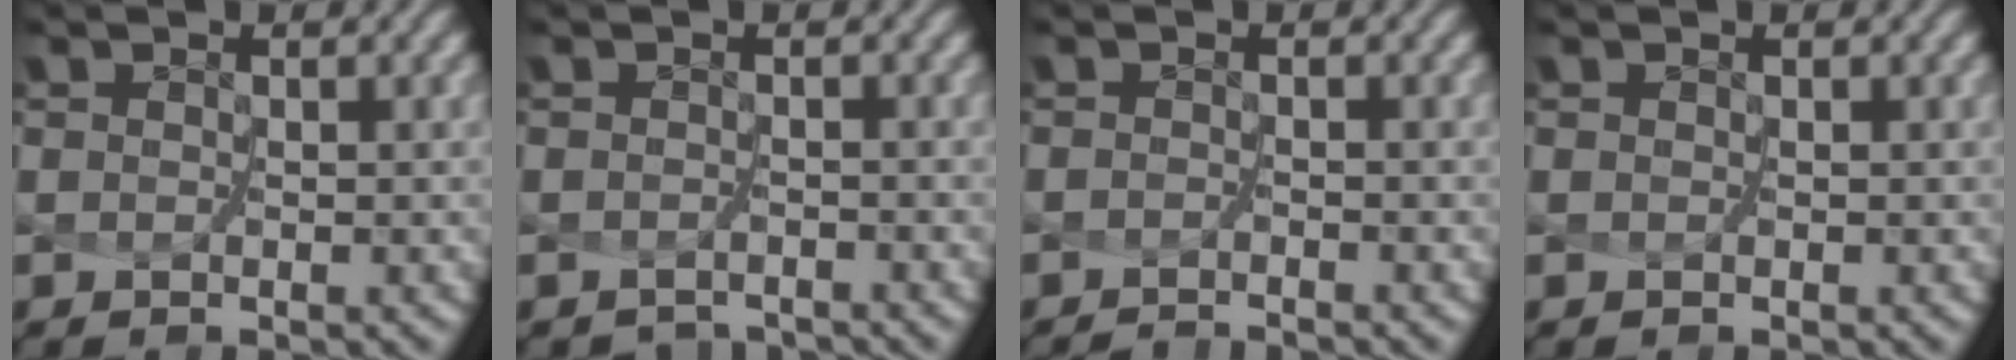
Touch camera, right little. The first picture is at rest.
{"total": 2.2, "force": [-2.2, 0.4, -0.3], "torque": [0.007, -0.012, -0.040]}
{"total": 1.8, "force": [-1.7, -0.6, -0.3], "torque": [-0.003, -0.010, -0.028]}
{"total": 0.0}